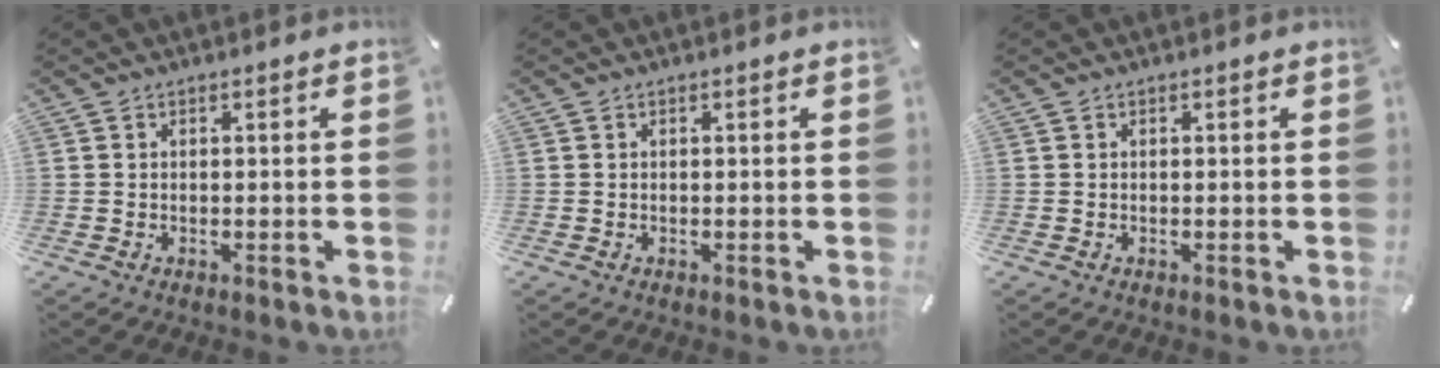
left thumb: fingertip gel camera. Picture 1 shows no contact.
{"total": 0.0}
{"total": 0.0}